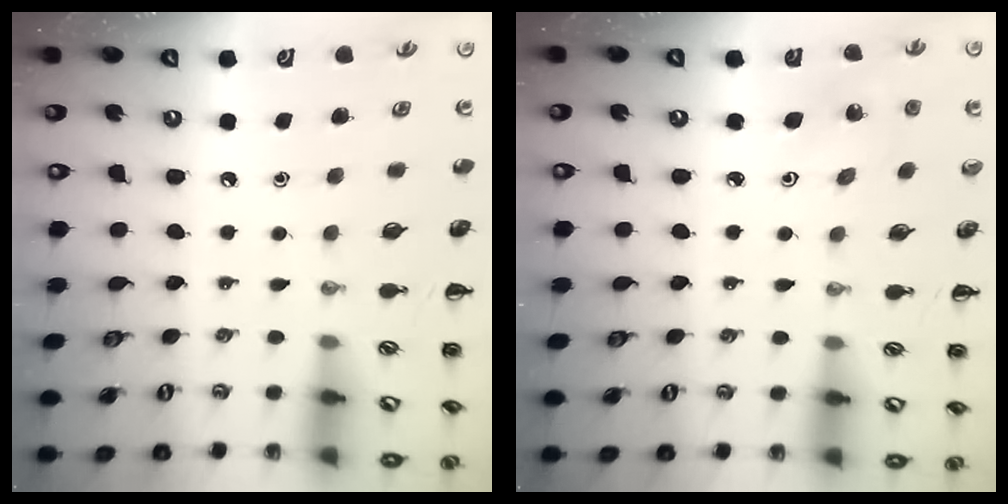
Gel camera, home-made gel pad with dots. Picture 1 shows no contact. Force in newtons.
{"total": 3.8, "press": 3.7, "slide": 1.0}